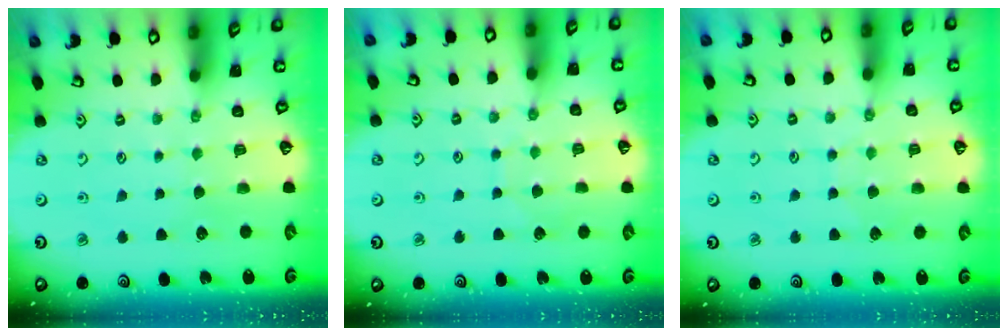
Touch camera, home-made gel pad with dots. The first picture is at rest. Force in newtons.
{"total": 5.0, "press": 5.0, "slide": 0.5}
{"total": 4.6, "press": 4.5, "slide": 0.5}